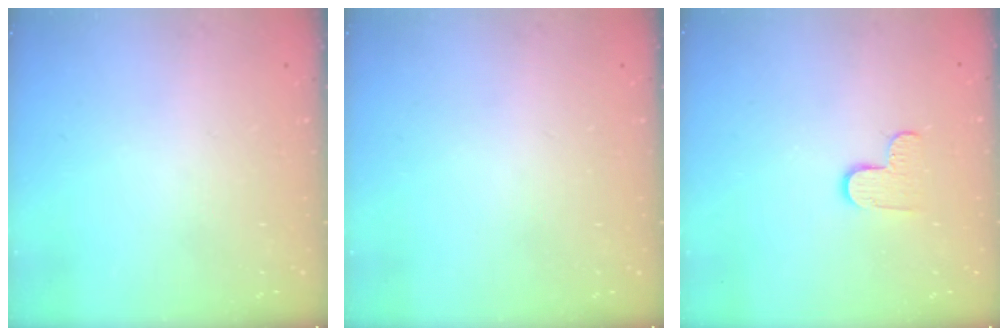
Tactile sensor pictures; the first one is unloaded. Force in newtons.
{"total": 0.0}
{"total": 5.0, "press": 5.0, "slide": 0.5}